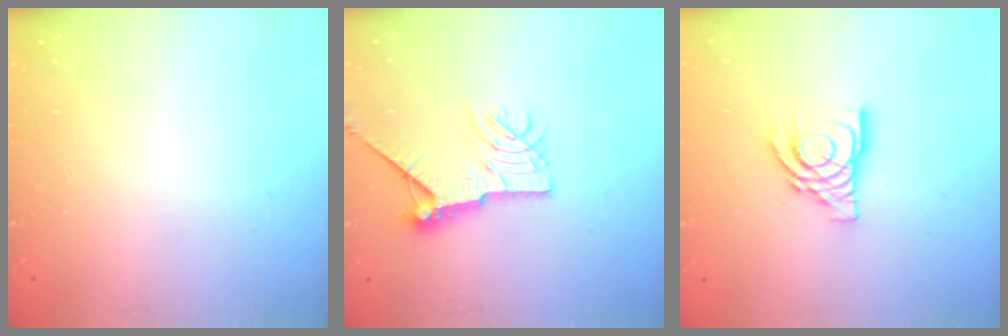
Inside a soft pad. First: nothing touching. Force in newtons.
{"total": 13.8, "press": 13.8, "slide": 0.6}
{"total": 12.4, "press": 12.3, "slide": 1.3}